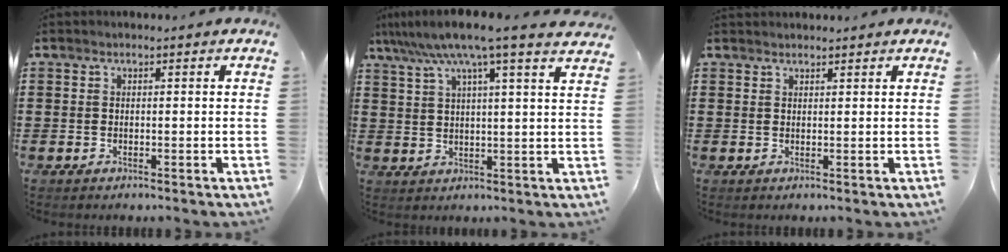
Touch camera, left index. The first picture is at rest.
{"total": 8.4, "force": [6.4, -0.1, 5.4], "torque": [-0.125, -0.024, 0.109]}
{"total": 1.1, "force": [1.1, 0.1, 0.1], "torque": [-0.003, -0.001, 0.021]}